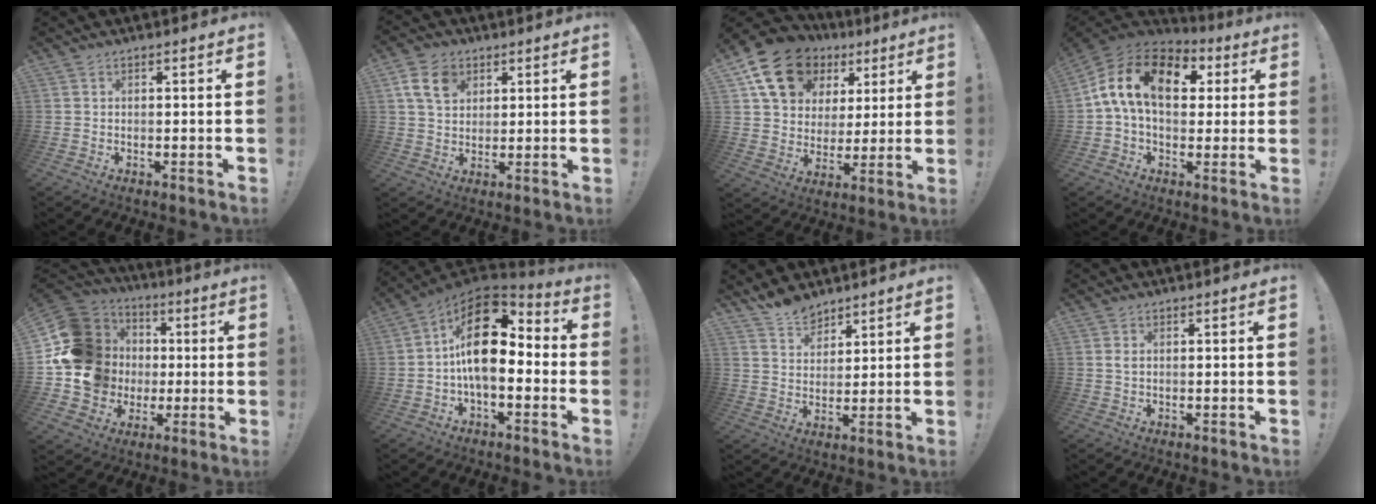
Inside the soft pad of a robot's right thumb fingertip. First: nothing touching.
{"total": 9.6, "force": [4.6, 6.8, 5.0], "torque": [-0.082, -0.005, 0.091]}
{"total": 18.1, "force": [9.3, 12.8, 8.8], "torque": [-0.133, -0.038, 0.180]}
{"total": 17.2, "force": [4.0, 10.6, 12.9], "torque": [-0.230, 0.009, 0.068]}
{"total": 20.2, "force": [1.3, 18.2, 8.6], "torque": [-0.142, 0.007, 0.070]}
{"total": 17.5, "force": [2.3, 9.3, 14.6], "torque": [-0.244, -0.005, 0.044]}
{"total": 7.5, "force": [6.5, 3.4, 1.4], "torque": [-0.026, -0.049, 0.125]}
{"total": 1.1, "force": [0.4, 0.4, 1.0], "torque": [-0.013, 0.000, 0.006]}